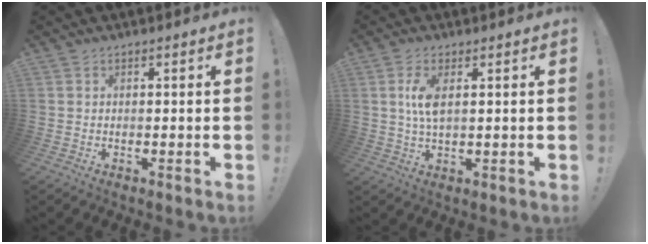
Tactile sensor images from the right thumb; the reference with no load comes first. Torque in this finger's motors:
{"motor_torque": [0.04, 0.05, 0.47, -0.09, 0.02]}